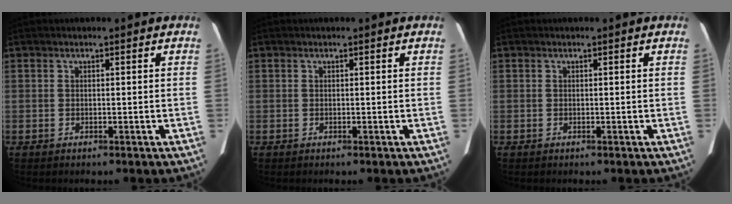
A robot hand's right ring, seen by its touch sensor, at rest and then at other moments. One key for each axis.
{"total": 0.0}
{"total": 0.0}